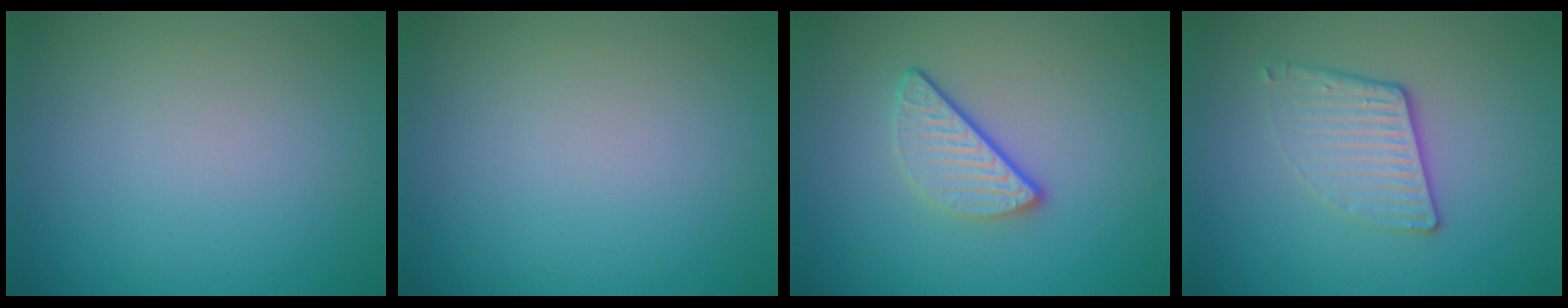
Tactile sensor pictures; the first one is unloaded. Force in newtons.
{"total": 0.0}
{"total": 3.2, "press": 2.5, "slide": 2.1}
{"total": 3.3, "press": 2.6, "slide": 2.1}